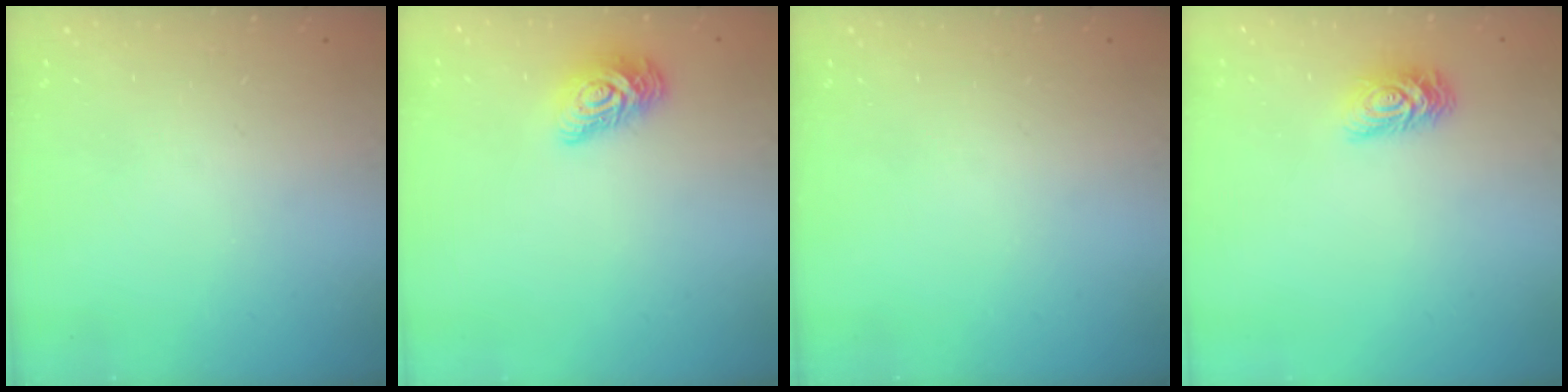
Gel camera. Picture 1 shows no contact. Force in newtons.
{"total": 10.5, "press": 10.5, "slide": 0.4}
{"total": 0.0}
{"total": 7.2, "press": 7.2, "slide": 0.4}